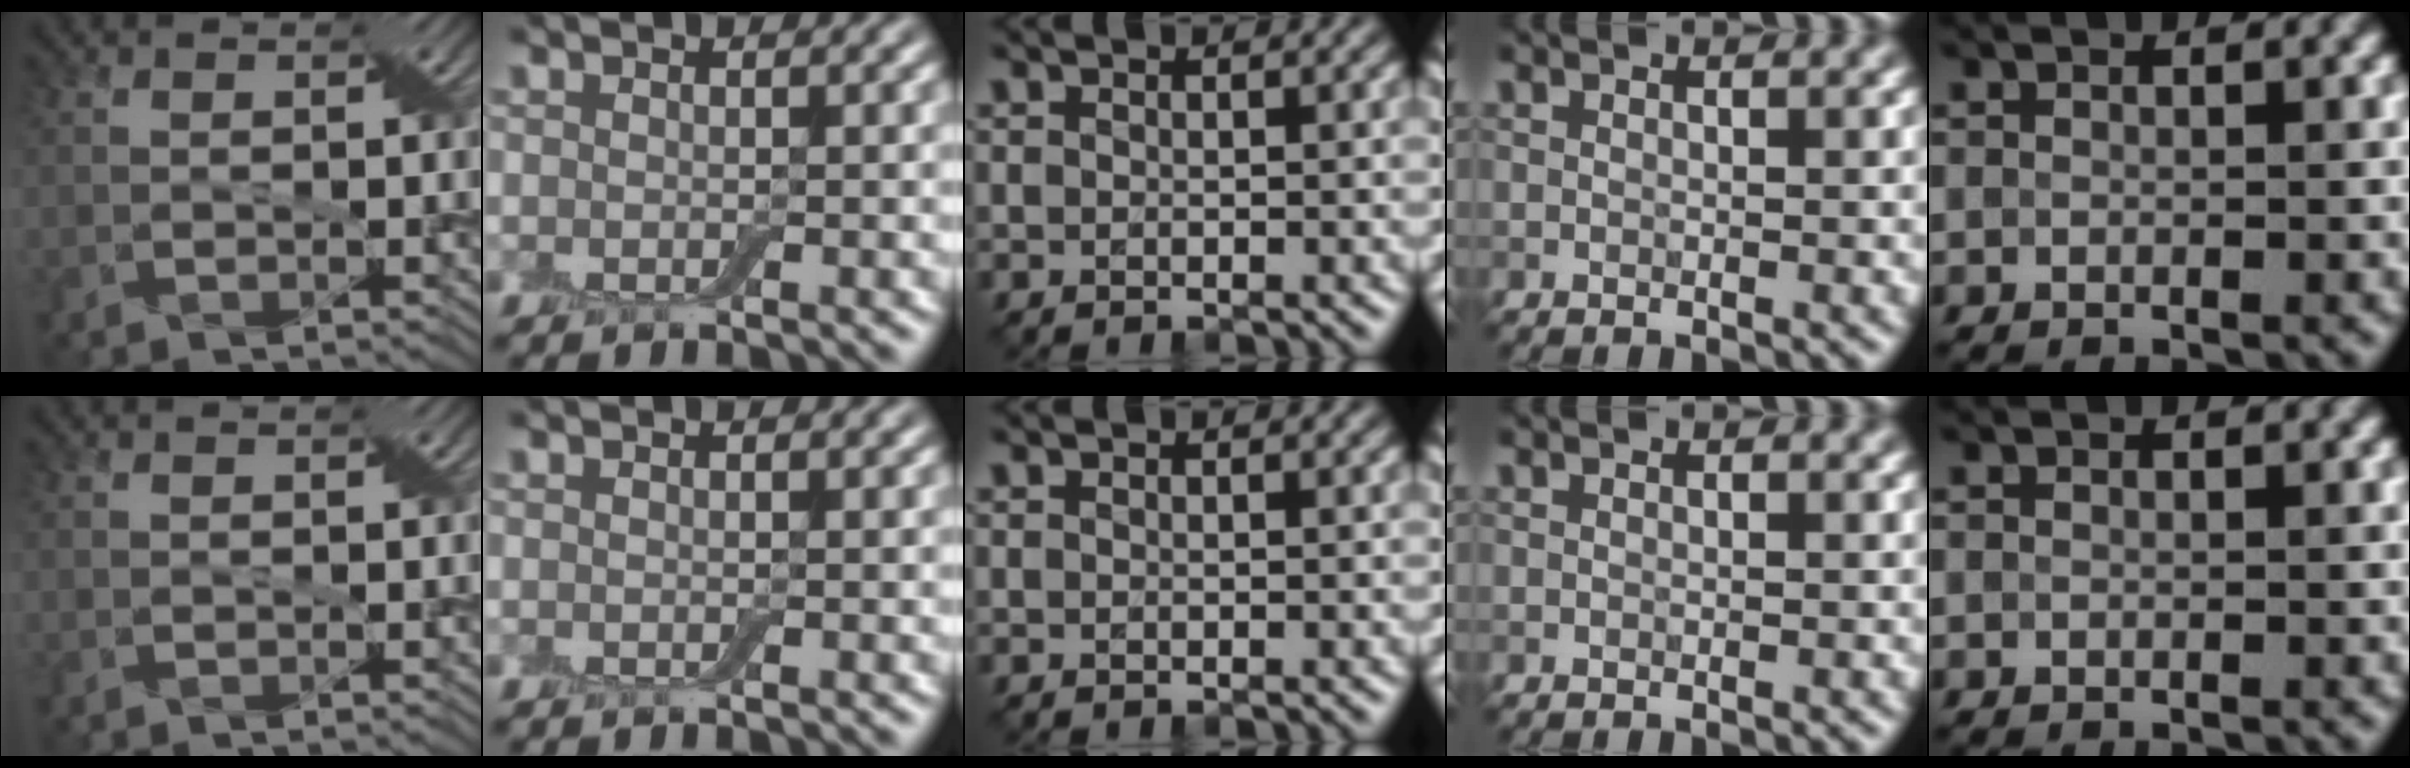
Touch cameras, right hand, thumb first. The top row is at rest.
{}